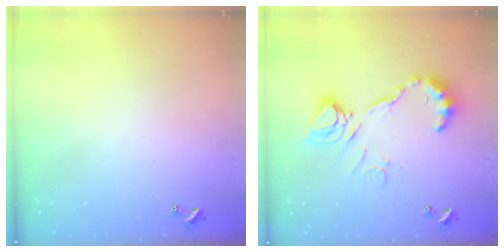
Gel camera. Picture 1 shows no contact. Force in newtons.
{"total": 14.3, "press": 14.2, "slide": 1.2}